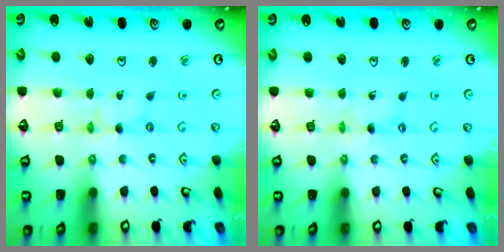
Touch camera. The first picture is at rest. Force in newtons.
{"total": 0.0}